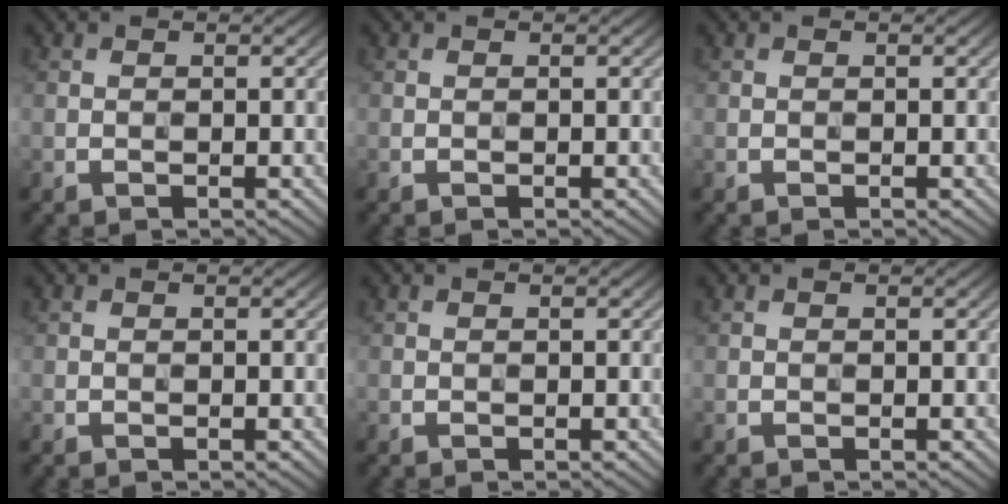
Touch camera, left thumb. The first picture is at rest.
{"total": 0.0}
{"total": 0.0}
{"total": 0.0}
{"total": 0.0}
{"total": 0.0}